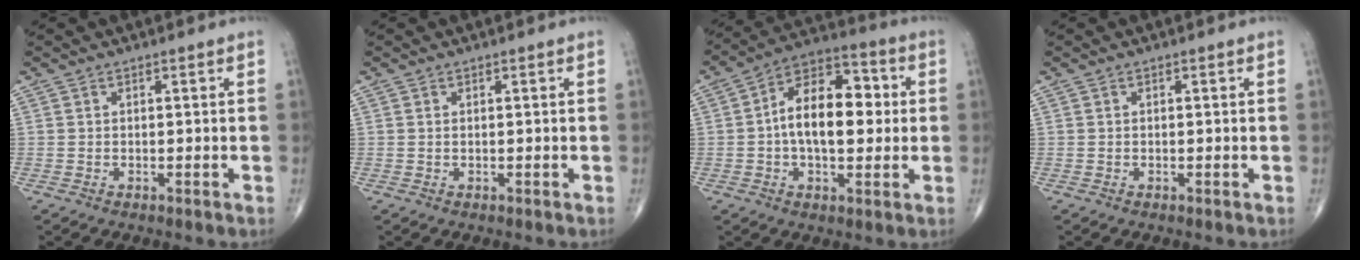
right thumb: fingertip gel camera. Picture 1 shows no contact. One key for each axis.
{"total": 0.0}
{"total": 15.4, "fx": 0.7, "fy": 8.6, "fz": 12.8, "tx": -0.182, "ty": 0.032, "tz": 0.002}
{"total": 0.0}